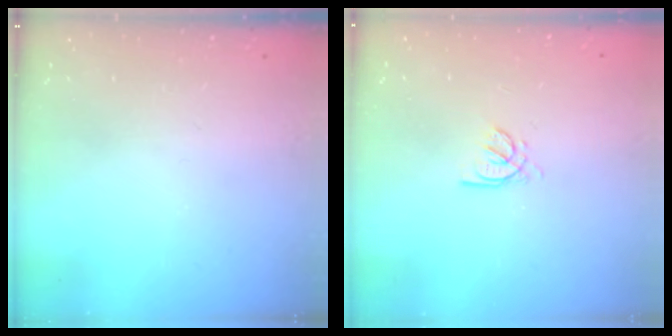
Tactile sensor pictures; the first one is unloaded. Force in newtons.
{"total": 1.6, "press": 1.6, "slide": 0.3}